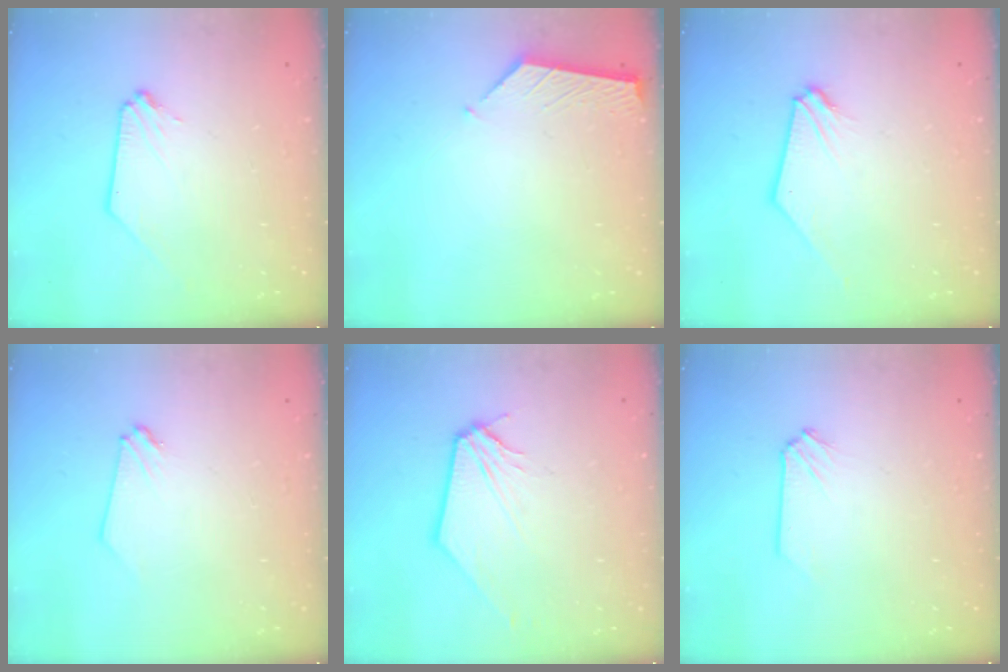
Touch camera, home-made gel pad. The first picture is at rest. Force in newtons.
{"total": 3.8, "press": 3.7, "slide": 0.6}
{"total": 0.6, "press": 0.6, "slide": 0.2}
{"total": 0.0}
{"total": 1.9, "press": 1.9, "slide": 0.2}
{"total": 0.0}